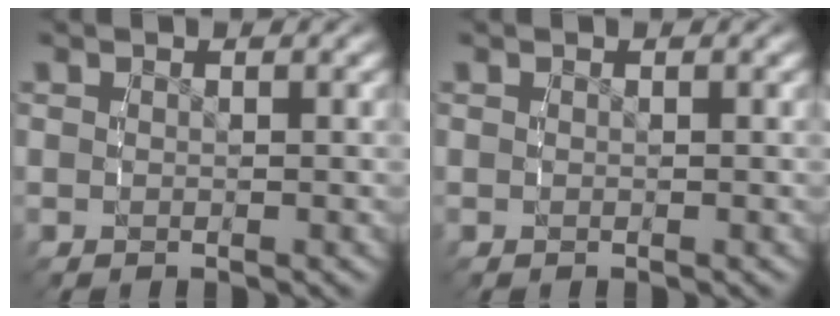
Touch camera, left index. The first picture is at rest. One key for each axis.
{"total": 0.0}